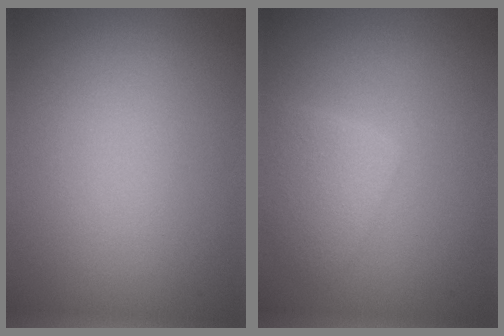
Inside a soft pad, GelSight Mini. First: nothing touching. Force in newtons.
{"total": 2.6, "press": 2.6, "slide": 0.2}